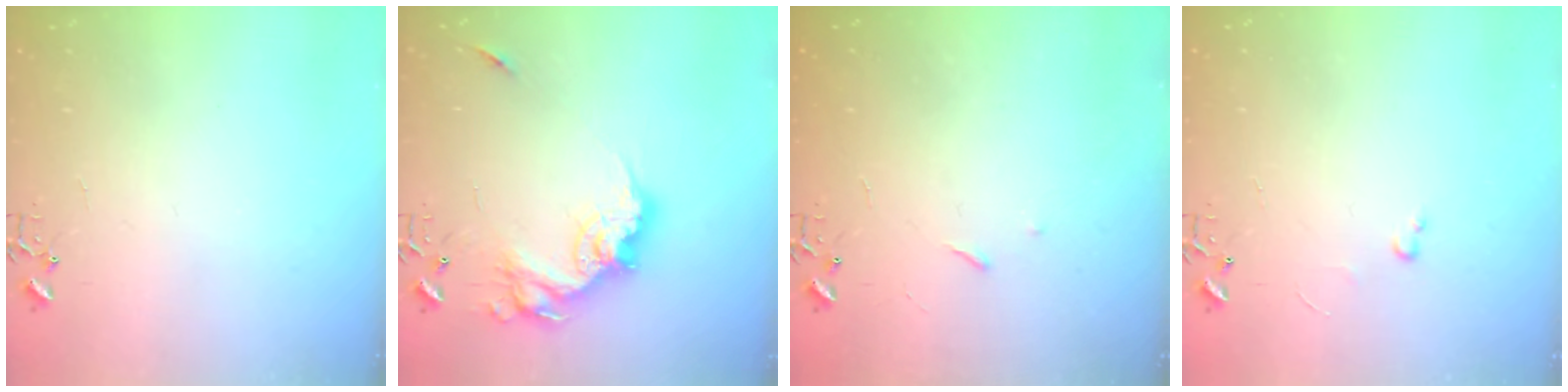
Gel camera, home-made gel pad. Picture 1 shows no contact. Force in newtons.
{"total": 17.5, "press": 17.4, "slide": 1.9}
{"total": 2.9, "press": 2.8, "slide": 0.5}
{"total": 2.6, "press": 2.6, "slide": 0.4}